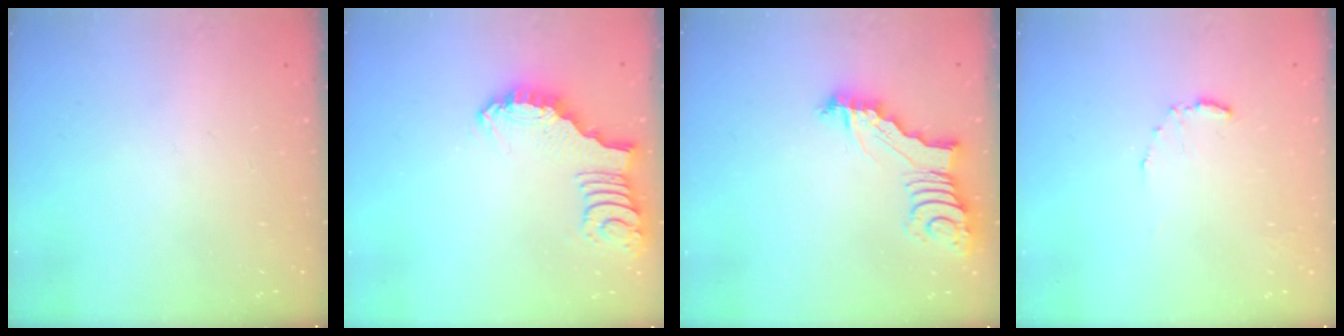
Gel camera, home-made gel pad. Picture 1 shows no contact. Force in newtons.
{"total": 1.9, "press": 1.8, "slide": 0.3}
{"total": 5.0, "press": 5.0, "slide": 0.4}
{"total": 4.6, "press": 4.6, "slide": 0.5}